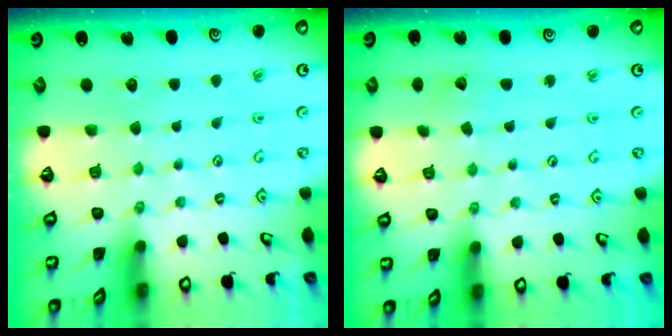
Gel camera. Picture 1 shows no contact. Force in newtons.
{"total": 3.1, "press": 3.0, "slide": 0.5}